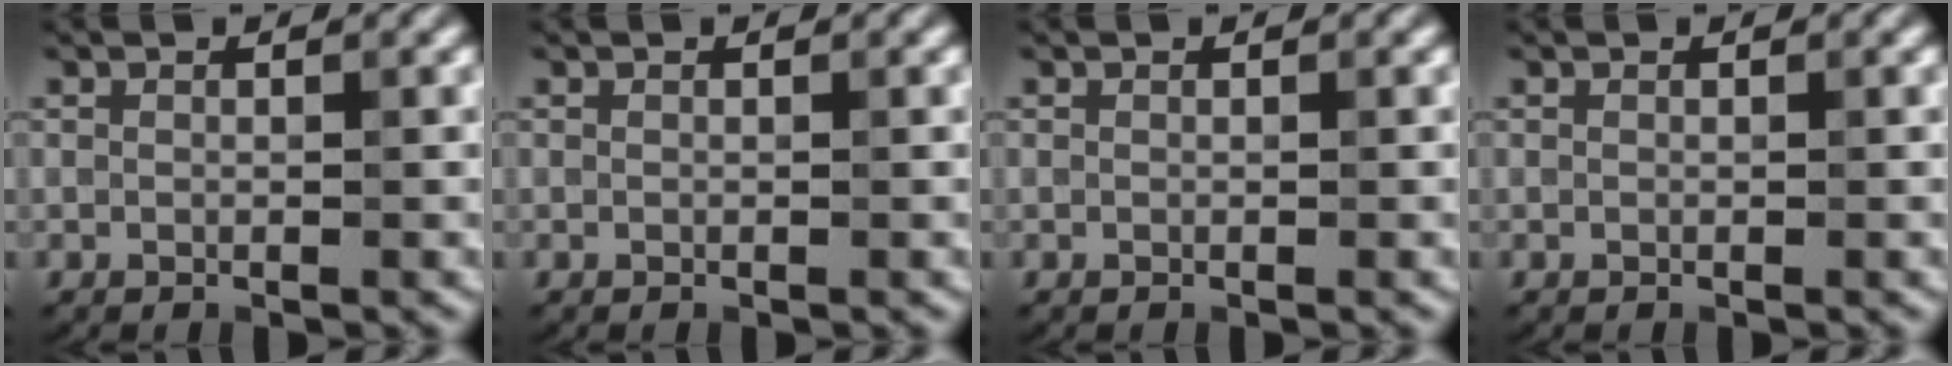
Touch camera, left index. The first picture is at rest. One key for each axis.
{"total": 0.0}
{"total": 0.0}
{"total": 0.0}